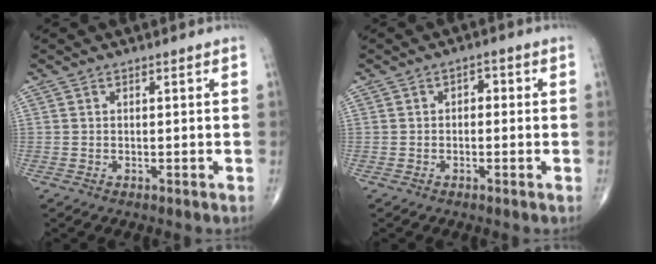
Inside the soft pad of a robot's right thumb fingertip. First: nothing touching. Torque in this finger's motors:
{"motor_torque": [-0.04, 0.07, -0.26, -0.28, 0.02]}